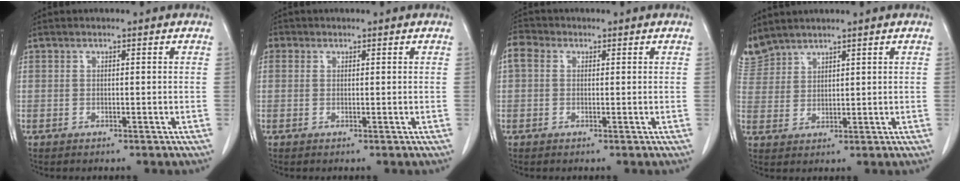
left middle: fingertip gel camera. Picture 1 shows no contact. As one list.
[{"total": 1.1, "force": [0.4, 1.0, 0.1], "torque": [0.007, 0.003, 0.004]}, {"total": 2.7, "force": [0.8, 2.1, 1.5], "torque": [-0.038, 0.018, 0.014]}, {"total": 4.5, "force": [4.4, 0.7, -0.3], "torque": [-0.004, 0.008, 0.100]}]